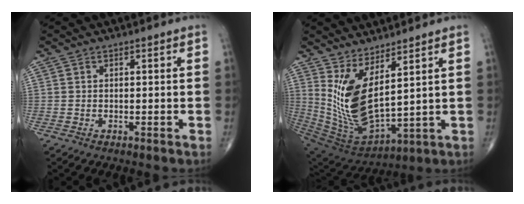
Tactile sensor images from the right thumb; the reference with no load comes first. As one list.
[{"total": 14.8, "force": [5.1, 5.6, 12.7], "torque": [-0.256, -0.060, 0.124]}]